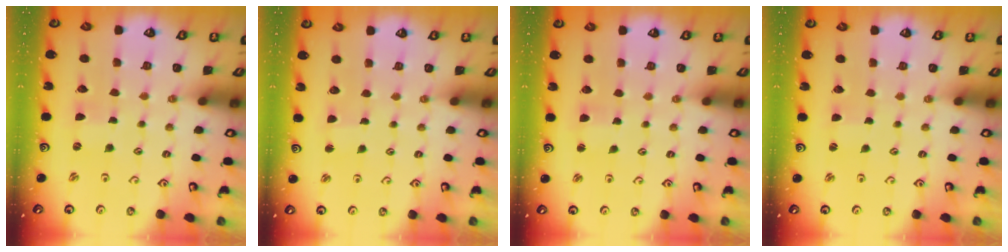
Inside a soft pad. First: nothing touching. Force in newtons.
{"total": 1.8, "press": 1.8, "slide": 0.2}
{"total": 2.7, "press": 2.7, "slide": 0.3}
{"total": 1.6, "press": 1.6, "slide": 0.4}